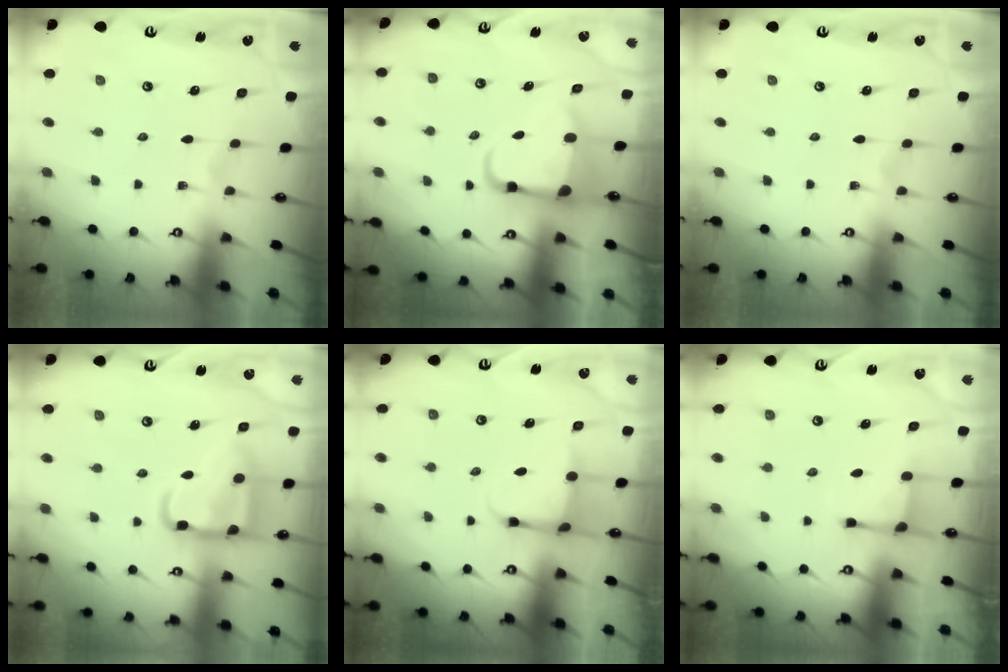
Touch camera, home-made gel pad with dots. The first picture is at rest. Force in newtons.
{"total": 5.4, "press": 5.2, "slide": 1.3}
{"total": 0.0}
{"total": 15.8, "press": 15.7, "slide": 1.6}
{"total": 3.9, "press": 3.7, "slide": 1.3}
{"total": 2.2, "press": 2.1, "slide": 0.7}